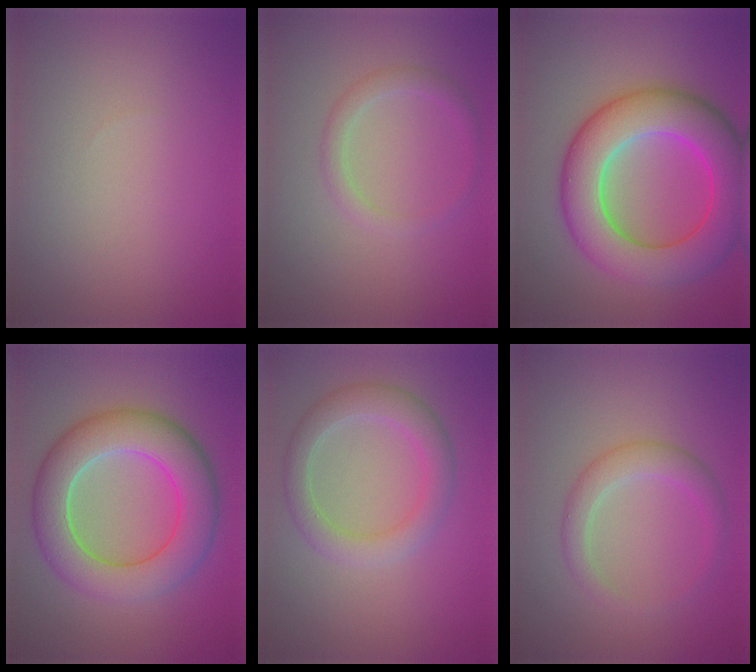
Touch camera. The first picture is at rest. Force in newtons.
{"total": 1.7, "press": 1.7, "slide": 0.1}
{"total": 10.6, "press": 10.5, "slide": 0.3}
{"total": 8.3, "press": 8.3, "slide": 0.4}
{"total": 3.7, "press": 3.7, "slide": 0.1}
{"total": 2.6, "press": 2.6, "slide": 0.1}